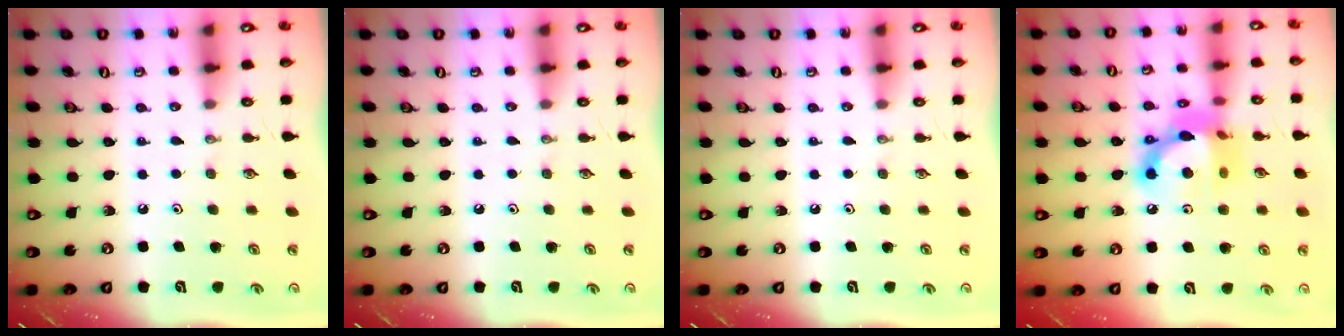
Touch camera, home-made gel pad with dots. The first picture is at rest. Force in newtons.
{"total": 0.0}
{"total": 0.0}
{"total": 14.4, "press": 14.4, "slide": 1.1}